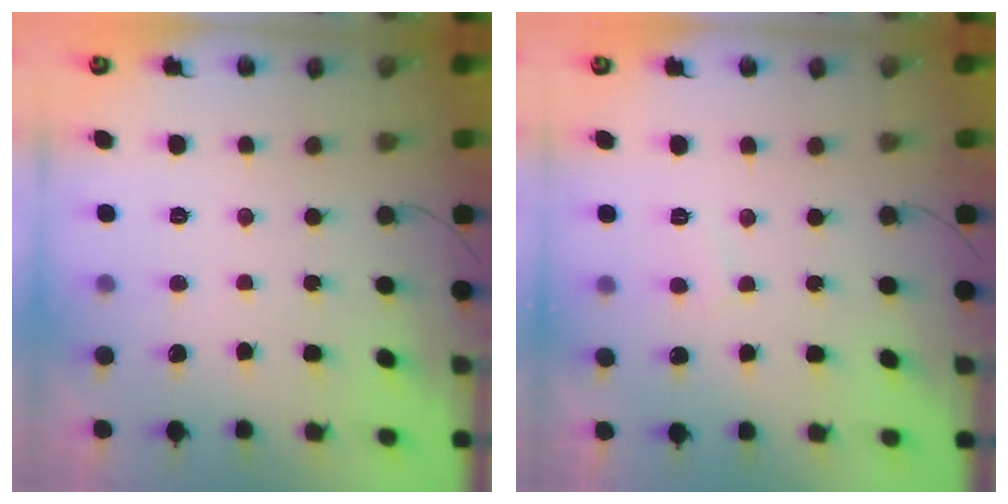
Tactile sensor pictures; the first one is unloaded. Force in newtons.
{"total": 3.0, "press": 3.0, "slide": 0.2}